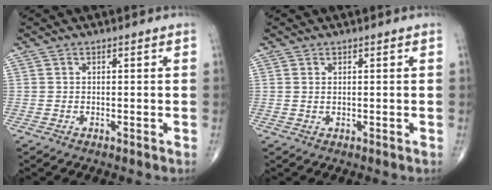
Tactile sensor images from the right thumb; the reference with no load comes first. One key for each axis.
{"total": 0.7, "fx": 0.3, "fy": 0.2, "fz": 0.5, "tx": -0.008, "ty": 0.000, "tz": 0.006}